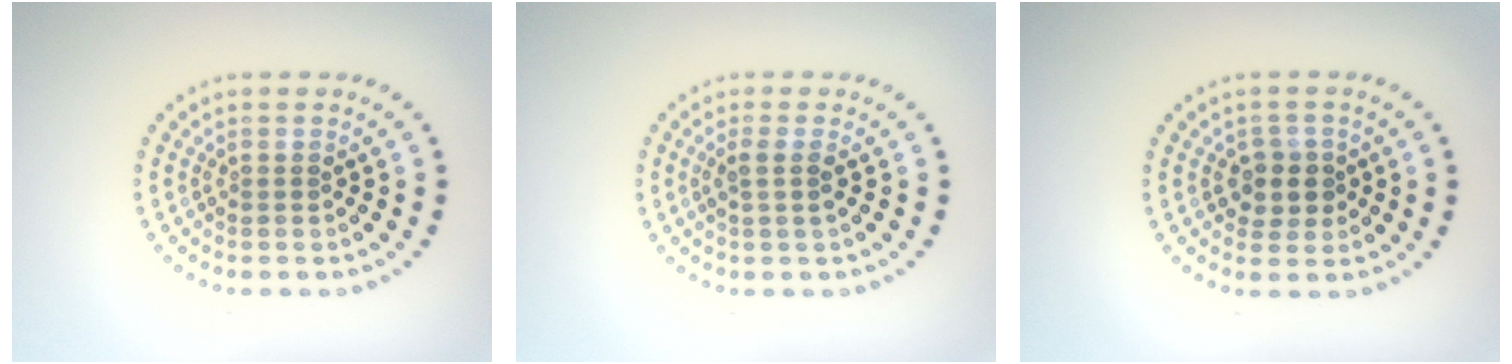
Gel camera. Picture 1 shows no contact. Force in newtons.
{"total": 1.5, "press": 1.2, "slide": 0.9}
{"total": 2.4, "press": 2.3, "slide": 0.8}